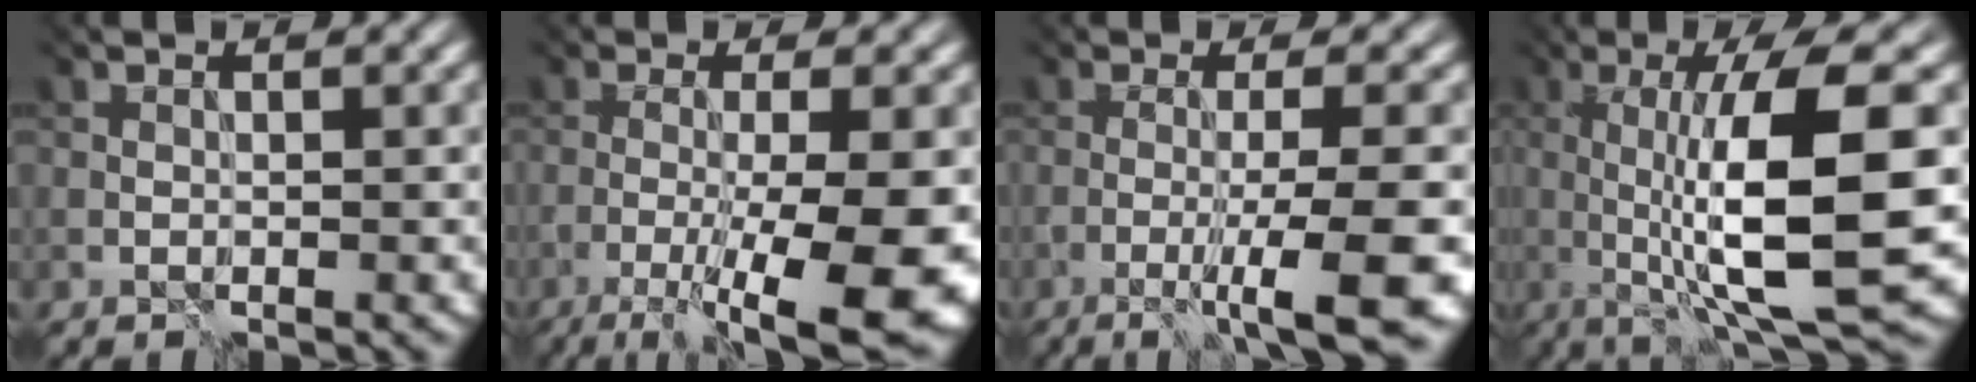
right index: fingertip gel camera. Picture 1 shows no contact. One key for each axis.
{"total": 9.6, "fx": -3.3, "fy": 1.6, "fz": 8.9, "tx": -0.131, "ty": -0.020, "tz": -0.045}
{"total": 7.5, "fx": -3.2, "fy": 0.7, "fz": 6.7, "tx": -0.083, "ty": -0.014, "tz": -0.053}
{"total": 10.7, "fx": -0.8, "fy": 2.0, "fz": 10.5, "tx": -0.151, "ty": -0.007, "tz": -0.012}